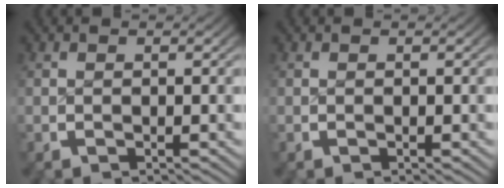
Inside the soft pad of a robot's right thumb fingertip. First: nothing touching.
{"total": 0.0}